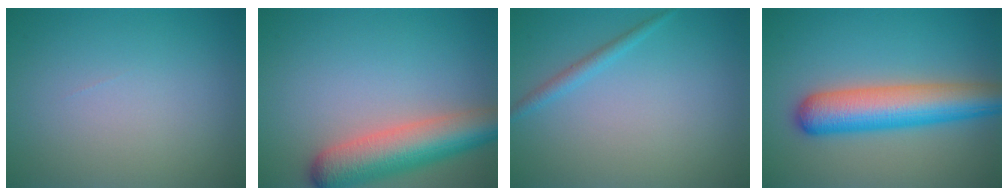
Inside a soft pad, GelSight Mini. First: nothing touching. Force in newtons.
{"total": 7.0, "press": 7.0, "slide": 0.4}
{"total": 1.3, "press": 1.3, "slide": 0.1}
{"total": 7.5, "press": 7.5, "slide": 0.3}